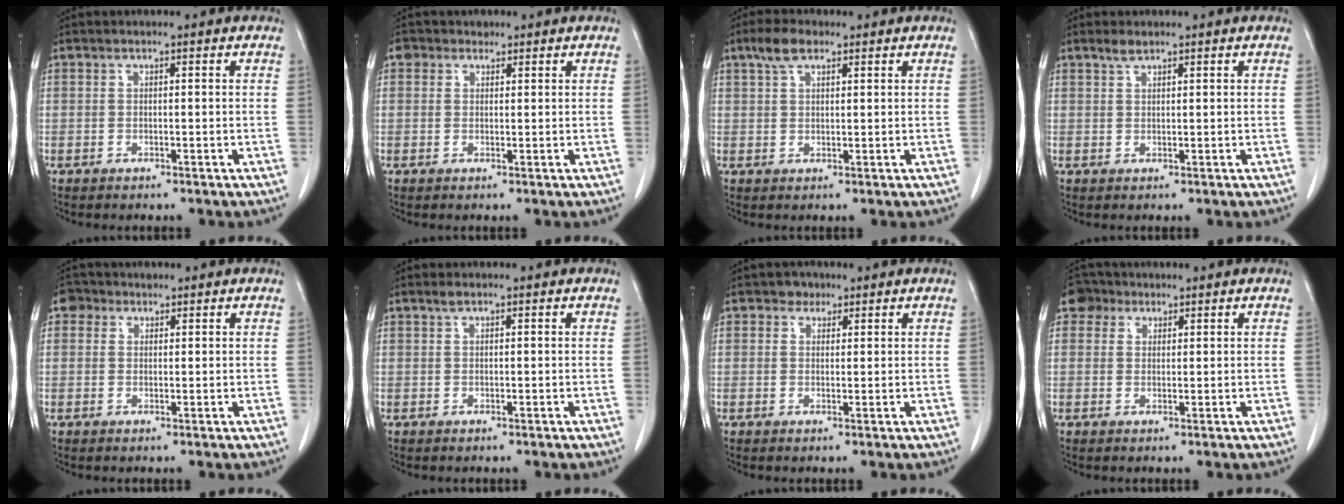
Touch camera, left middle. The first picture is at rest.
{"total": 2.0, "force": [1.2, 1.6, 0.2], "torque": [-0.001, 0.009, 0.014]}
{"total": 3.9, "force": [2.5, 1.6, 2.5], "torque": [-0.056, 0.012, 0.050]}
{"total": 1.4, "force": [1.2, 0.3, 0.6], "torque": [-0.017, 0.002, 0.026]}
{"total": 2.4, "force": [1.4, 1.9, 0.4], "torque": [-0.007, 0.010, 0.020]}
{"total": 0.8, "force": [0.6, 0.2, 0.5], "torque": [-0.014, 0.003, 0.013]}
{"total": 2.0, "force": [1.3, 1.5, 0.3], "torque": [-0.003, 0.001, 0.016]}
{"total": 3.1, "force": [2.0, 2.3, 0.2], "torque": [-0.004, 0.011, 0.033]}